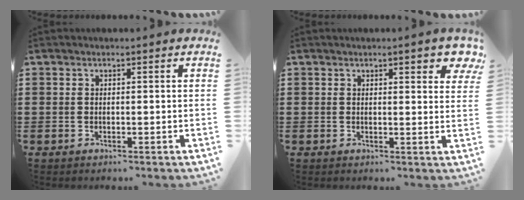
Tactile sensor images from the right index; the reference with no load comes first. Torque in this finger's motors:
{"motor_torque": [0.17, -0.11, 0.23, 0.03]}